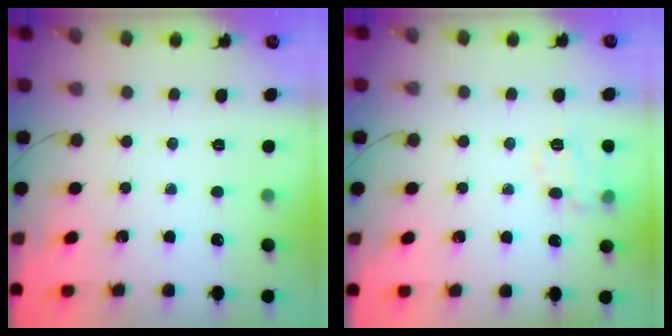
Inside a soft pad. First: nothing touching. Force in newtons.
{"total": 10.2, "press": 10.2, "slide": 0.7}